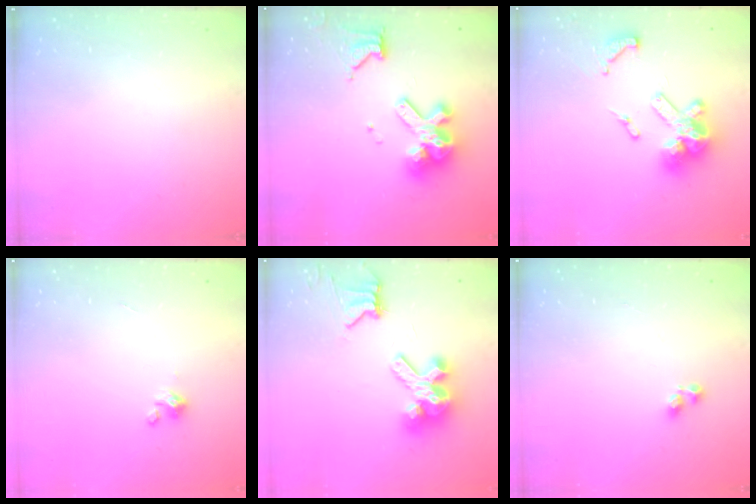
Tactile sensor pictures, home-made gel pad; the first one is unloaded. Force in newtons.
{"total": 12.2, "press": 12.1, "slide": 1.3}
{"total": 17.4, "press": 17.2, "slide": 2.4}
{"total": 2.0, "press": 2.0, "slide": 0.2}
{"total": 11.8, "press": 11.7, "slide": 1.4}
{"total": 3.1, "press": 3.1, "slide": 0.3}